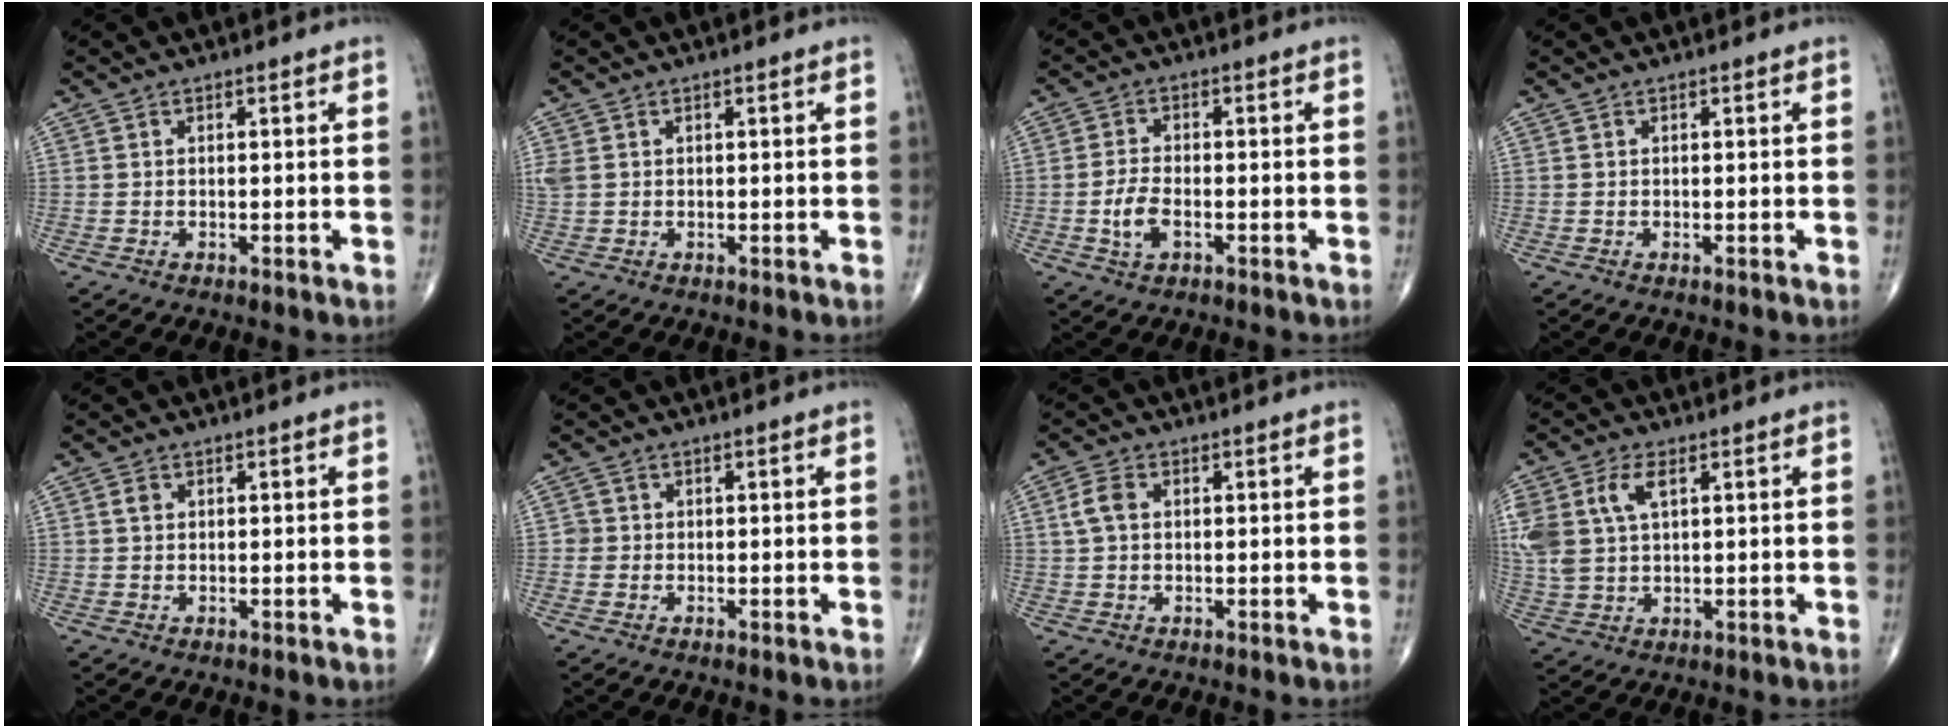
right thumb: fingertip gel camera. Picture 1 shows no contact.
{"total": 2.1, "force": [0.6, 1.6, 1.3], "torque": [-0.045, 0.012, 0.018]}
{"total": 4.7, "force": [-1.5, 2.3, 3.8], "torque": [-0.079, 0.008, -0.028]}
{"total": 0.0}
{"total": 1.2, "force": [0.3, 0.9, 0.6], "torque": [-0.010, 0.002, 0.005]}
{"total": 1.3, "force": [-0.2, 1.3, 0.1], "torque": [0.008, 0.005, -0.005]}
{"total": 3.5, "force": [0.6, 2.3, 2.5], "torque": [-0.058, 0.009, 0.009]}
{"total": 10.0, "force": [3.3, 5.6, 7.6], "torque": [-0.182, 0.007, 0.071]}